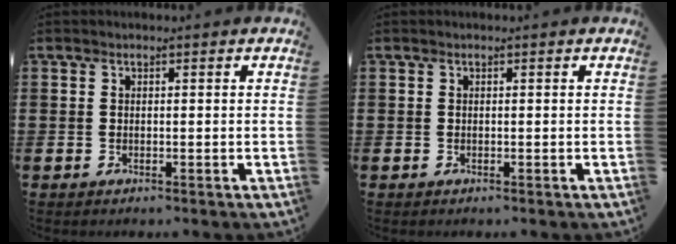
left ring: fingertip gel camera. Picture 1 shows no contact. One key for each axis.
{"total": 0.0}